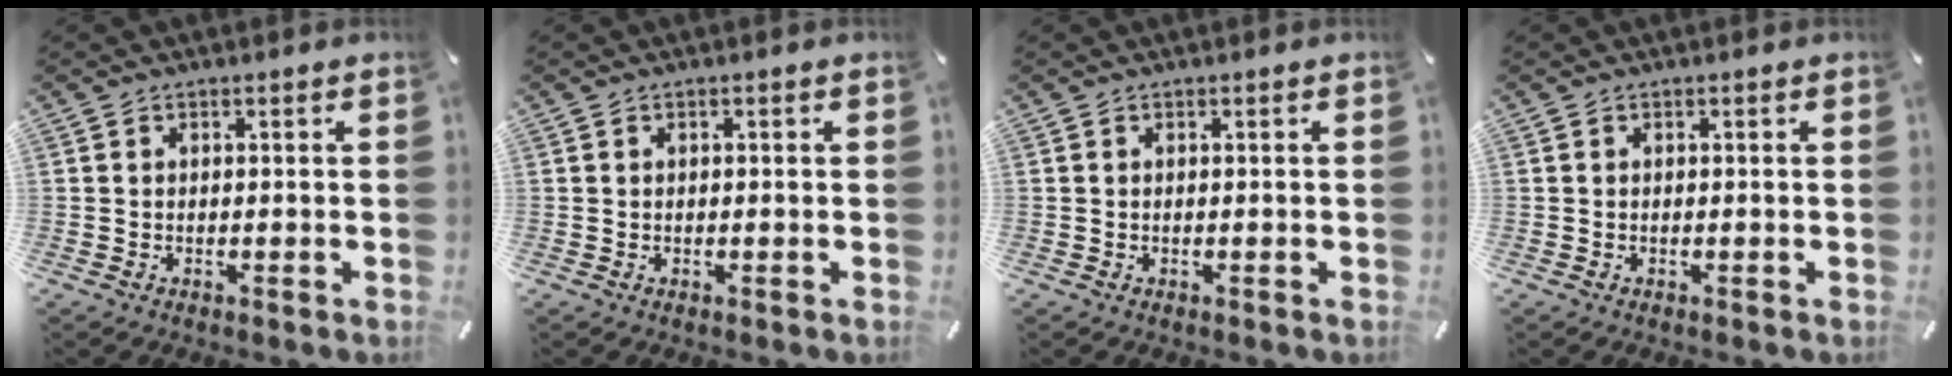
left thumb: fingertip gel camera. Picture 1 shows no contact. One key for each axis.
{"total": 0.0}
{"total": 0.0}
{"total": 0.0}